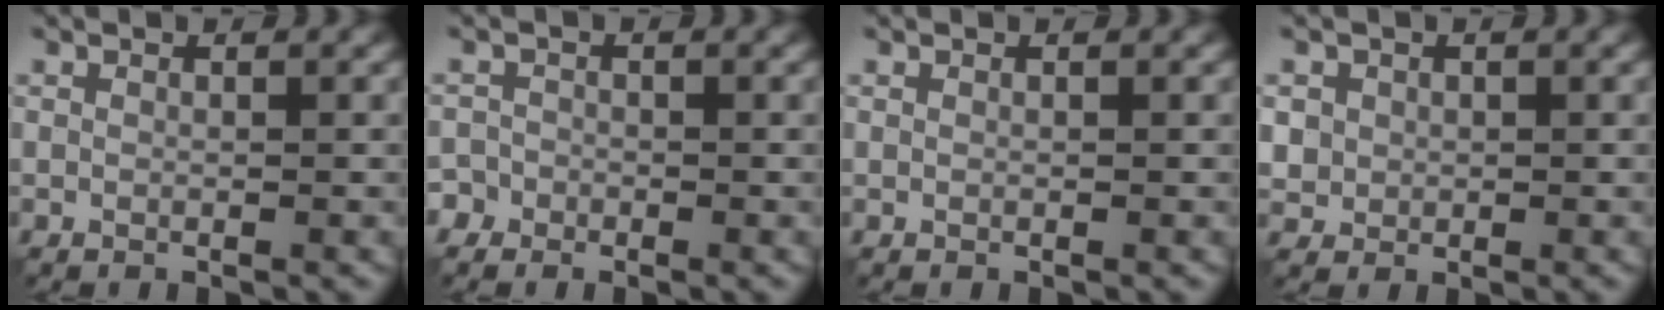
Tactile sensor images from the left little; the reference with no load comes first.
{"total": 2.2, "force": [-1.7, 1.5, 0.0], "torque": [0.012, 0.004, -0.030]}
{"total": 0.0}
{"total": 1.8, "force": [0.2, 1.8, 0.3], "torque": [-0.008, -0.001, 0.018]}